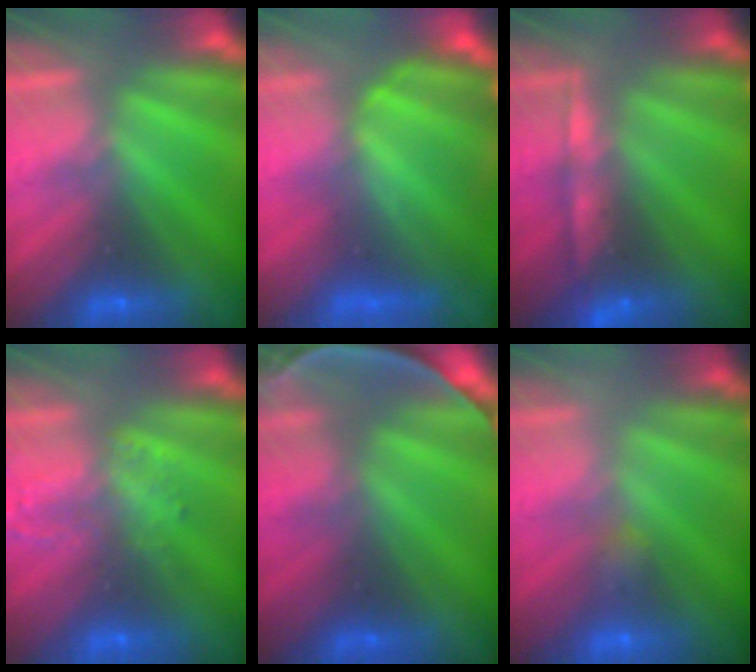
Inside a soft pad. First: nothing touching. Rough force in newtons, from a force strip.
{"total": 7.5}
{"total": 6.8}
{"total": 1.4}
{"total": 5.6}
{"total": 2.2}